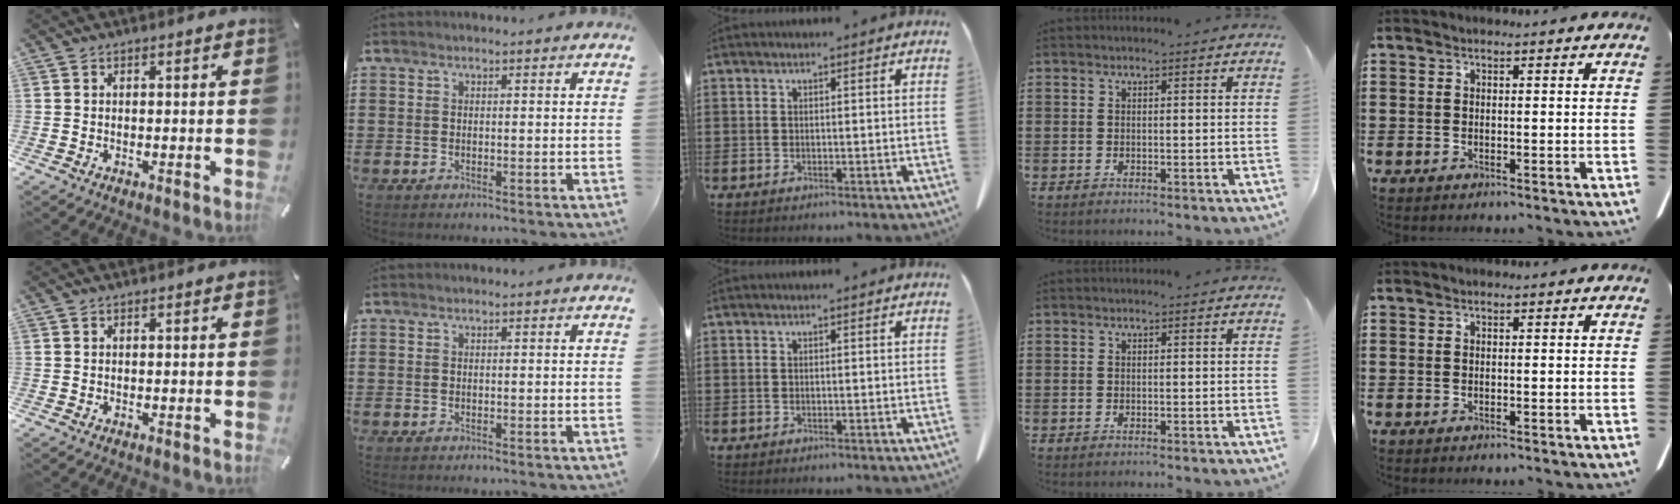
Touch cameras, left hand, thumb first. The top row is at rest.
{}